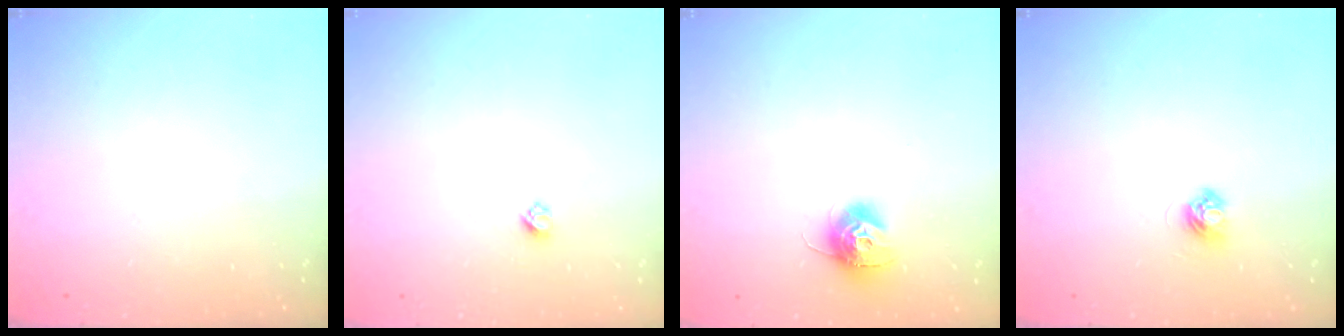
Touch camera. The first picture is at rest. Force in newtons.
{"total": 2.4, "press": 2.4, "slide": 0.2}
{"total": 10.2, "press": 10.2, "slide": 0.4}
{"total": 4.0, "press": 4.0, "slide": 0.4}